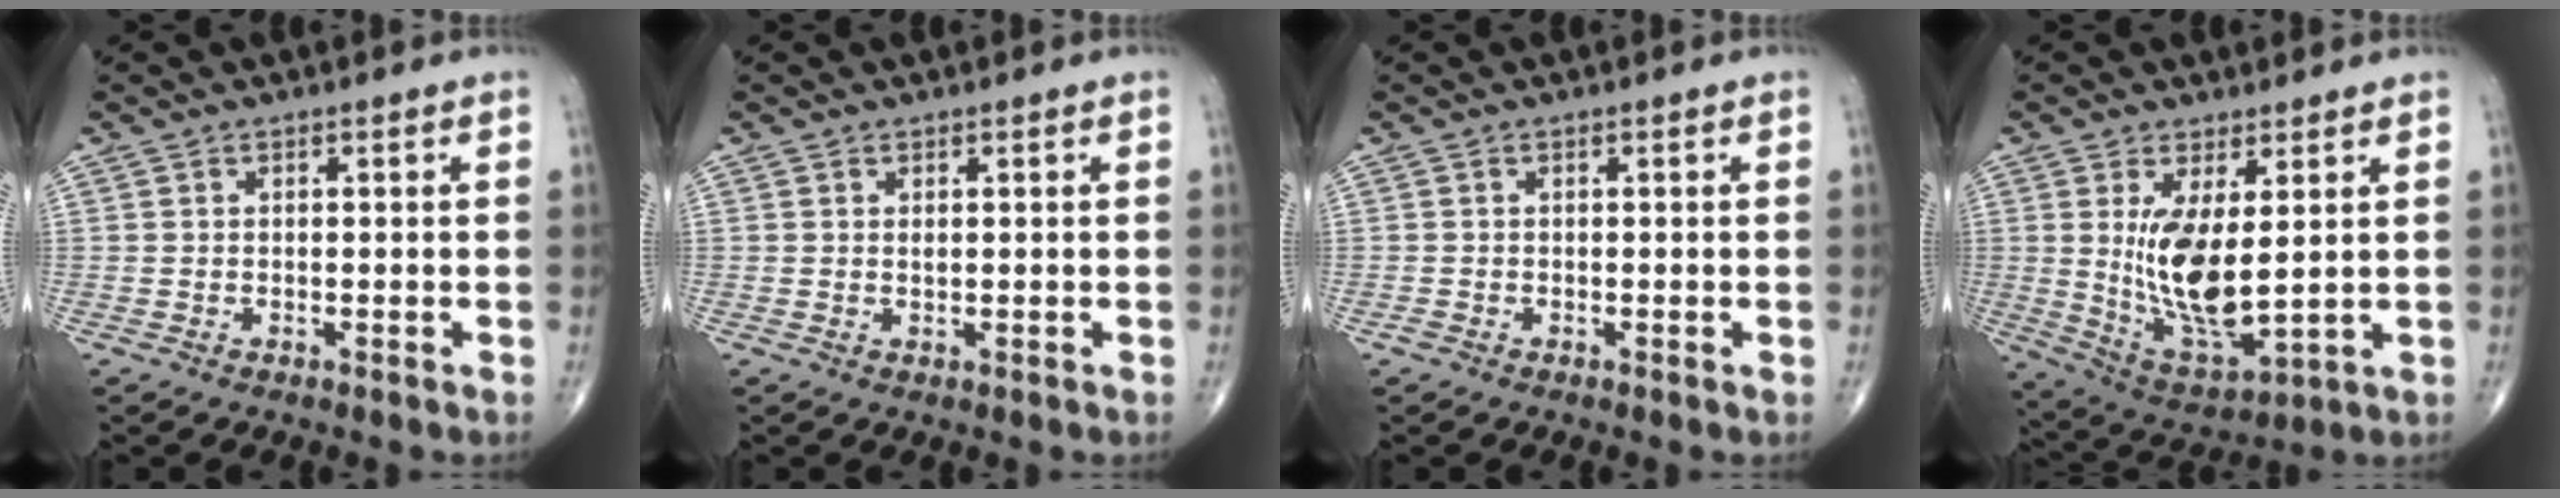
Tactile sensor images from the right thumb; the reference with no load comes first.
{"total": 0.7, "force": [0.3, 0.4, 0.6], "torque": [-0.010, -0.003, 0.006]}
{"total": 0.7, "force": [-0.3, 0.4, 0.5], "torque": [-0.012, -0.003, -0.009]}
{"total": 12.8, "force": [1.9, 5.1, 11.6], "torque": [-0.209, -0.031, 0.056]}